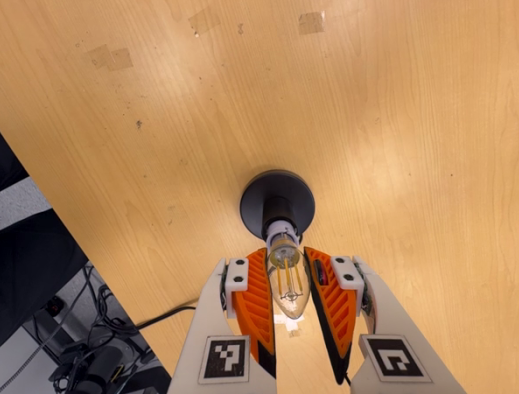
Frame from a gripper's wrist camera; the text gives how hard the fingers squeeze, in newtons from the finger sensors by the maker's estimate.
{"total": 11.6, "left": 10.8, "right": 12.4}